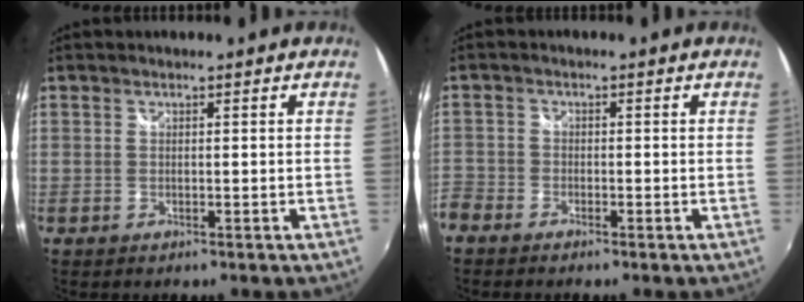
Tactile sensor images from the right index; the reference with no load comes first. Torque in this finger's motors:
{"motor_torque": [-0.80, -0.68, -1.05, -0.21]}